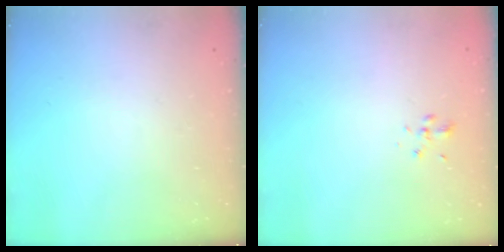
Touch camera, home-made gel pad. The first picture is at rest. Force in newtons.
{"total": 2.0, "press": 1.8, "slide": 0.9}